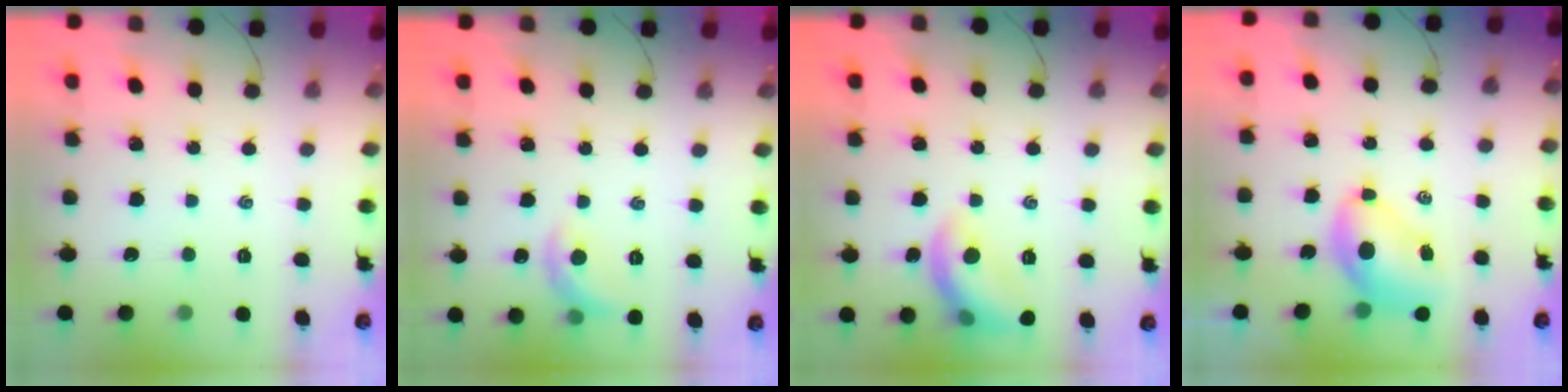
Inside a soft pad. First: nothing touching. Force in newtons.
{"total": 7.9, "press": 7.9, "slide": 0.5}
{"total": 11.2, "press": 11.1, "slide": 0.4}
{"total": 8.1, "press": 8.0, "slide": 1.7}